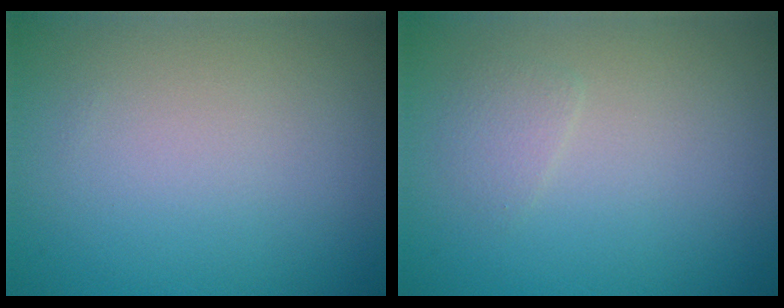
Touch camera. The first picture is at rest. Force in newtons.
{"total": 1.0, "press": 1.0, "slide": 0.0}